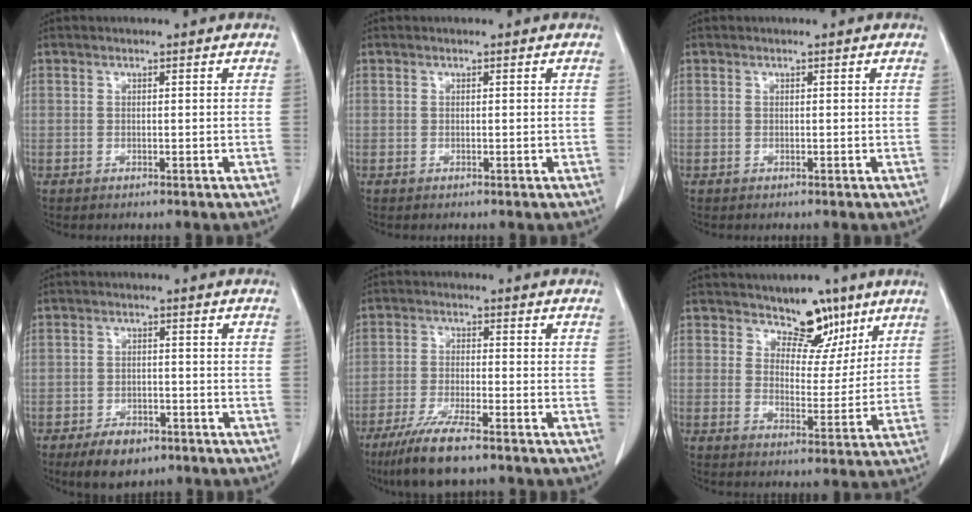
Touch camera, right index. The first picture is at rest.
{"total": 0.0}
{"total": 0.0}
{"total": 5.4, "force": [-3.6, 2.8, 2.8], "torque": [-0.048, -0.001, -0.054]}
{"total": 8.8, "force": [-6.5, 0.9, 5.9], "torque": [-0.109, -0.023, -0.112]}
{"total": 6.7, "force": [4.9, 3.8, 2.5], "torque": [-0.021, -0.007, 0.079]}